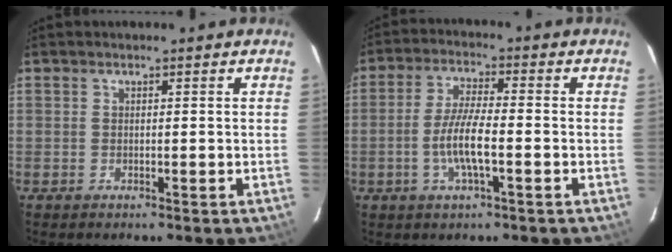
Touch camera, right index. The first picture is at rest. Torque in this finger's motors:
{"motor_torque": [0.72, -0.38, 0.44, 0.15]}